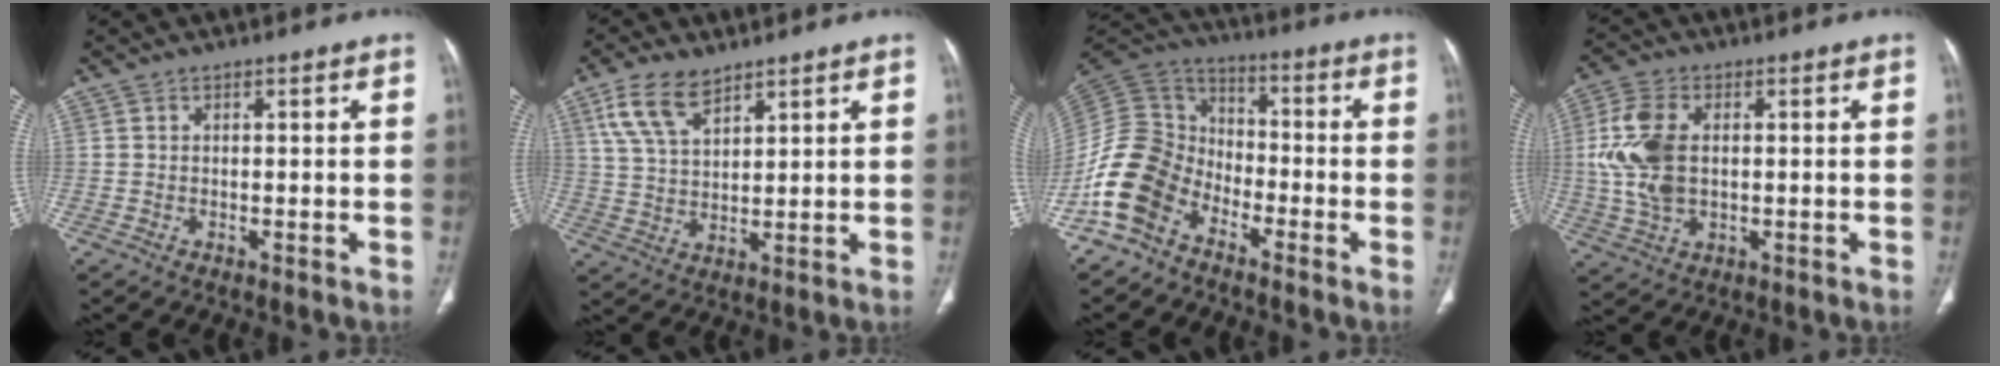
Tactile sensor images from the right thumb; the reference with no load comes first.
{"total": 9.1, "force": [5.5, 4.4, 5.6], "torque": [-0.105, -0.015, 0.116]}
{"total": 14.1, "force": [-7.9, 9.6, 6.6], "torque": [-0.129, 0.066, -0.168]}
{"total": 11.1, "force": [1.0, 6.9, 8.7], "torque": [-0.192, 0.004, 0.024]}